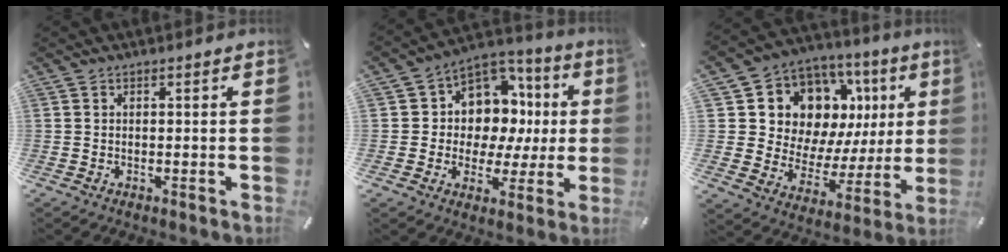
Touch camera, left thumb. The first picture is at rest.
{"total": 10.2, "force": [2.3, 9.4, 3.1], "torque": [-0.051, -0.037, 0.052]}
{"total": 14.0, "force": [7.2, 10.7, 5.4], "torque": [-0.084, -0.071, 0.139]}